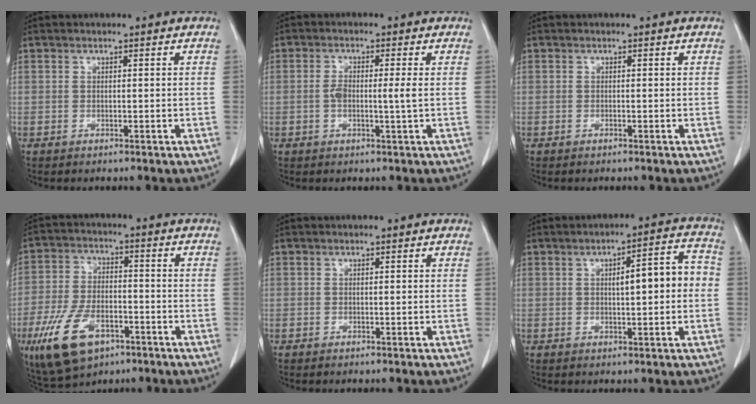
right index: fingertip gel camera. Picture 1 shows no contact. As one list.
[{"total": 3.6, "force": [-0.2, 0.2, 3.5], "torque": [-0.072, 0.002, -0.002]}, {"total": 0.0}, {"total": 12.6, "force": [-6.4, 6.5, 8.8], "torque": [-0.185, -0.006, -0.106]}, {"total": 0.0}, {"total": 7.7, "force": [0.2, 1.6, 7.5], "torque": [-0.106, 0.026, 0.004]}]